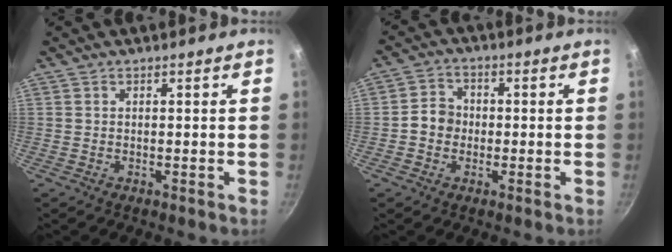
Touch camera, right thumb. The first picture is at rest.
{"total": 4.9, "force": [-0.8, 4.3, 2.1], "torque": [-0.009, 0.018, -0.023]}